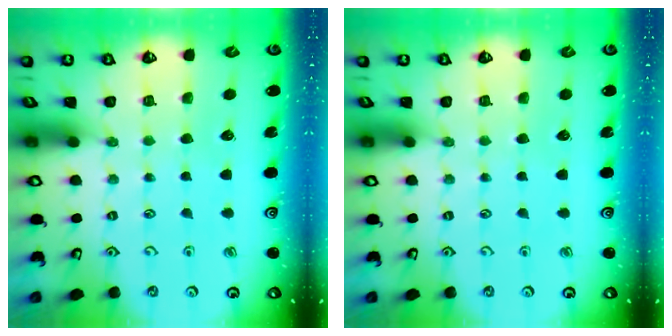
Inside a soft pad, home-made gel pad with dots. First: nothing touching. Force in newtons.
{"total": 0.0}